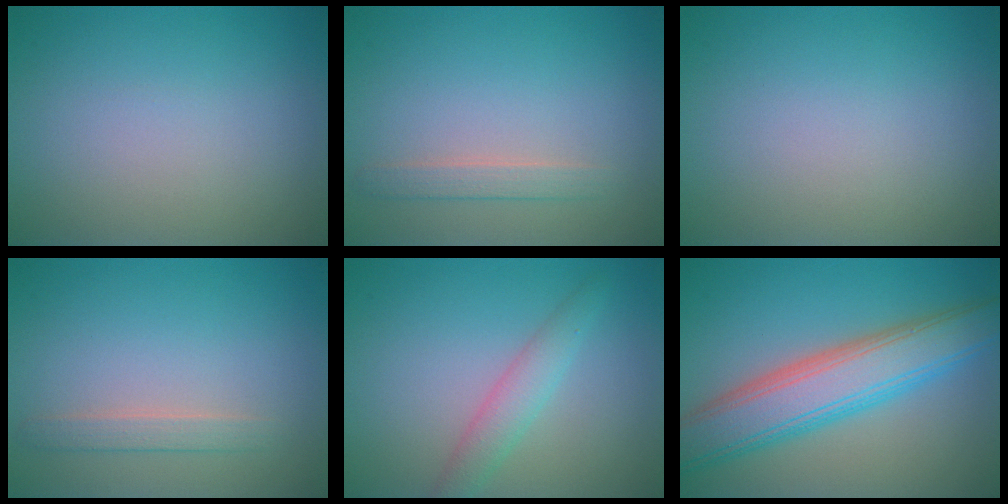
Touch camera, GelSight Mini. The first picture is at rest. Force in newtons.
{"total": 1.5, "press": 1.5, "slide": 0.1}
{"total": 0.0}
{"total": 1.5, "press": 1.5, "slide": 0.1}
{"total": 2.4, "press": 2.4, "slide": 0.0}
{"total": 7.9, "press": 7.9, "slide": 0.2}